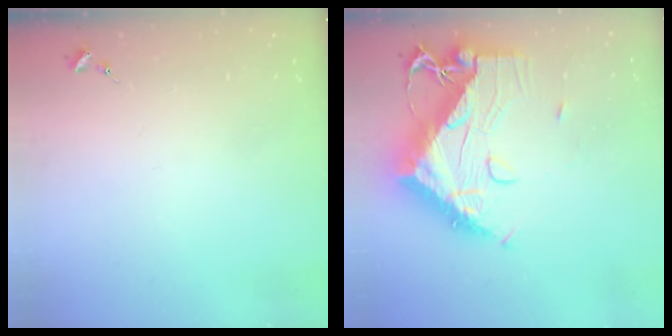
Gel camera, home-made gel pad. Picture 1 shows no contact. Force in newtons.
{"total": 18.2, "press": 18.1, "slide": 1.9}